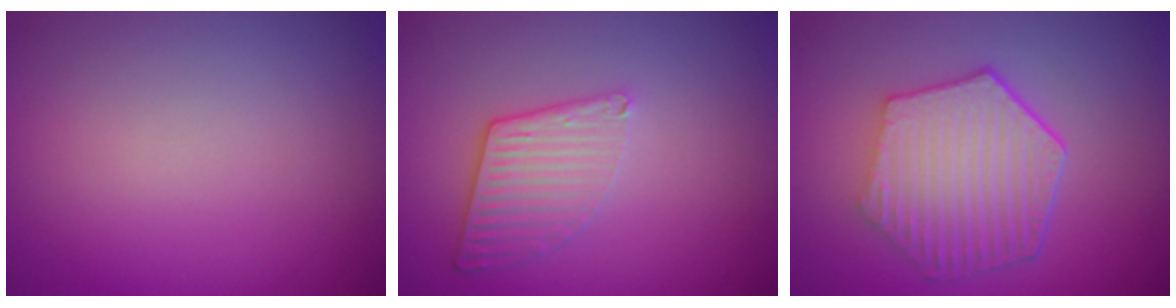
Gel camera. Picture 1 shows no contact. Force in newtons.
{"total": 3.2, "press": 2.7, "slide": 1.6}
{"total": 6.5, "press": 4.9, "slide": 4.3}